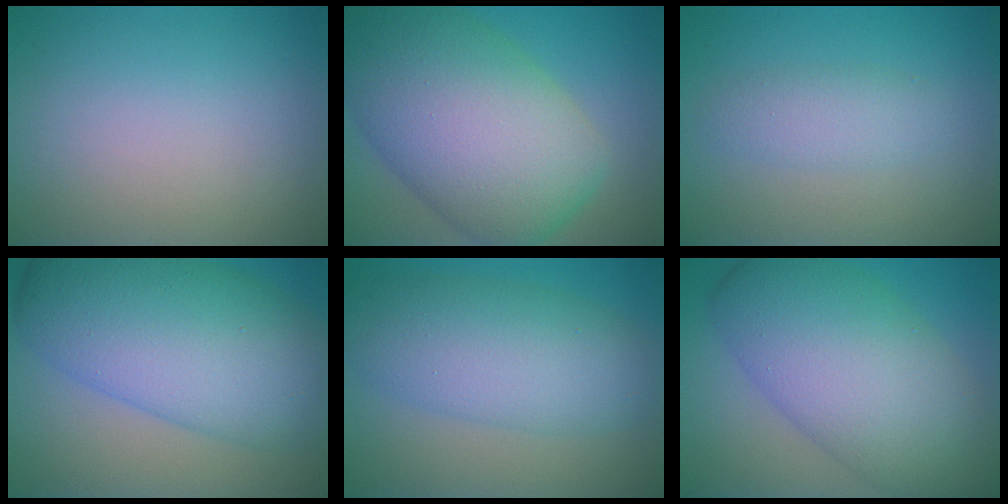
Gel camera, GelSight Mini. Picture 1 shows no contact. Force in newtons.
{"total": 14.7, "press": 14.7, "slide": 0.4}
{"total": 2.3, "press": 2.3, "slide": 0.1}
{"total": 12.1, "press": 12.1, "slide": 0.2}
{"total": 7.3, "press": 7.3, "slide": 0.1}
{"total": 11.4, "press": 11.4, "slide": 0.3}